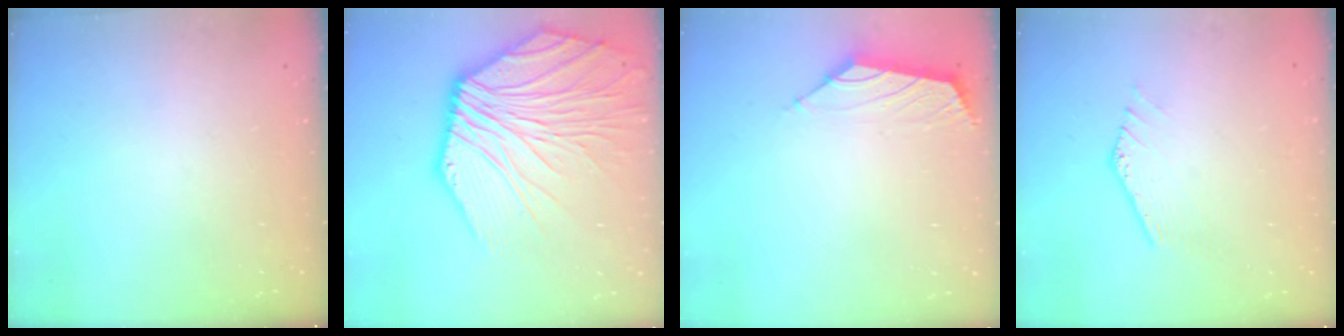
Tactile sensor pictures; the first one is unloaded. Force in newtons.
{"total": 15.1, "press": 14.9, "slide": 2.4}
{"total": 1.6, "press": 1.5, "slide": 0.7}
{"total": 0.0}